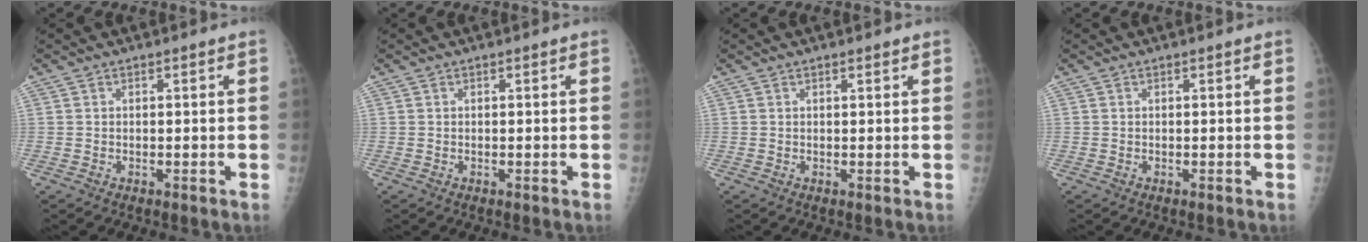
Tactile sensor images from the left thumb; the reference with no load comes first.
{"total": 0.0}
{"total": 0.6, "force": [0.5, 0.2, 0.4], "torque": [-0.004, -0.002, 0.007]}
{"total": 0.0}